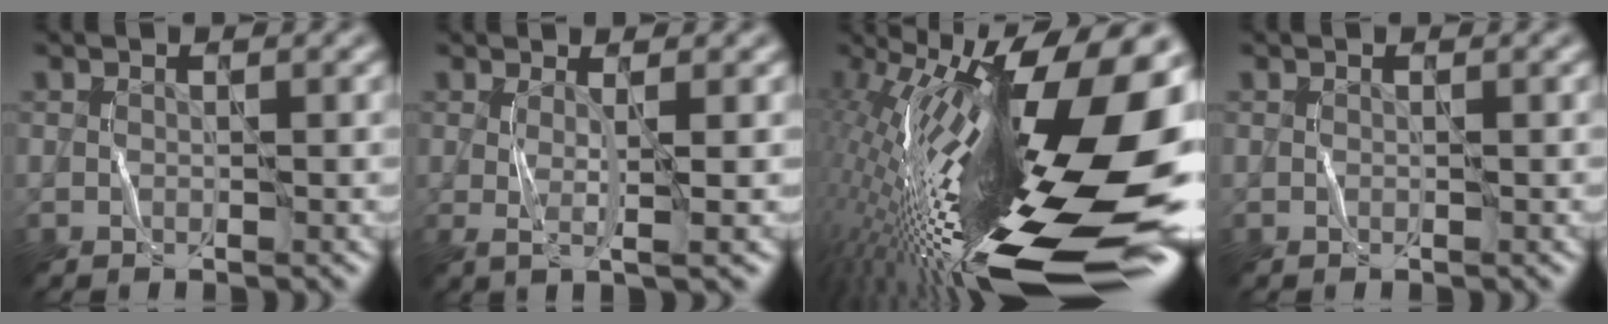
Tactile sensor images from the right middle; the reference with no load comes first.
{"total": 2.0, "force": [0.2, 0.2, 1.9], "torque": [-0.041, 0.000, 0.008]}
{"total": 20.7, "force": [-2.1, 6.3, 19.6], "torque": [-0.328, 0.014, -0.059]}
{"total": 0.0}